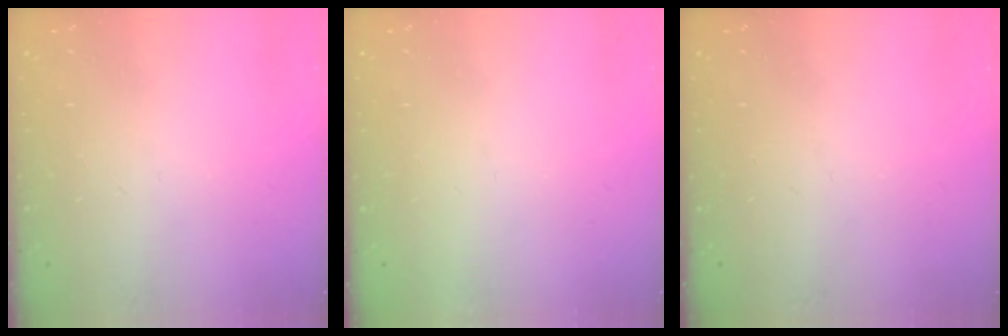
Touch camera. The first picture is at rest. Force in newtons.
{"total": 1.6, "press": 1.6, "slide": 0.1}
{"total": 0.0}